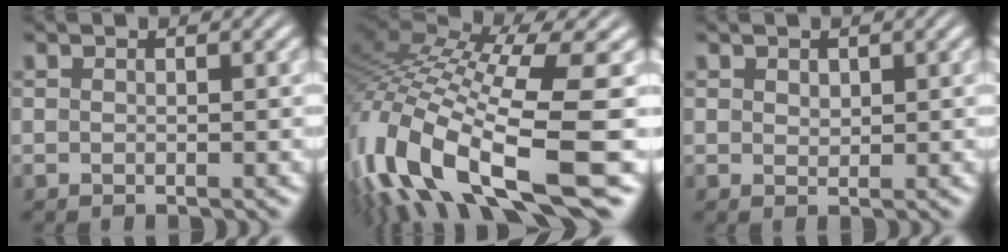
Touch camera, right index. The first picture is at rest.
{"total": 12.3, "force": [-1.8, 6.7, 10.1], "torque": [-0.223, -0.024, -0.016]}
{"total": 1.2, "force": [0.8, 0.8, 0.4], "torque": [-0.009, -0.002, 0.020]}